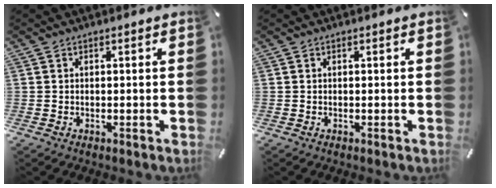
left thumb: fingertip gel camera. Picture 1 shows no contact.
{"total": 0.0}